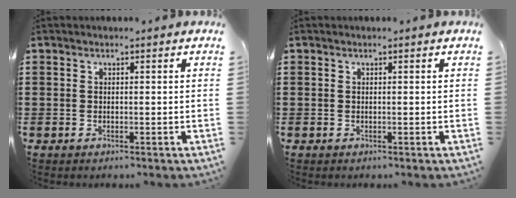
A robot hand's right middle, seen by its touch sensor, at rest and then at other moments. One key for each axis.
{"total": 0.0}